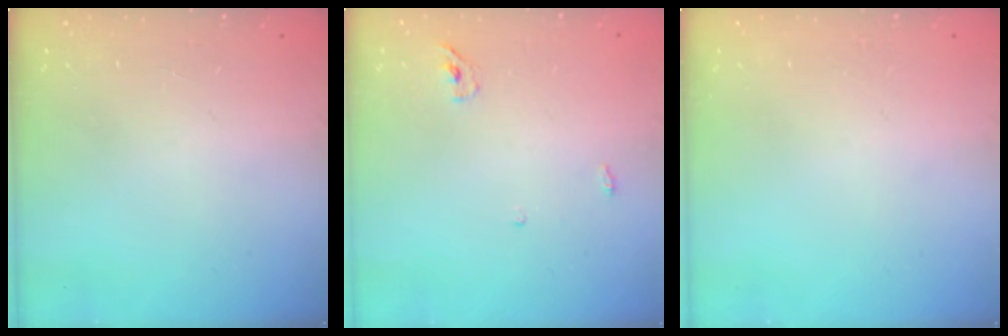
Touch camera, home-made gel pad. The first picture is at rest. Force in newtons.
{"total": 3.3, "press": 3.3, "slide": 0.7}
{"total": 0.0}